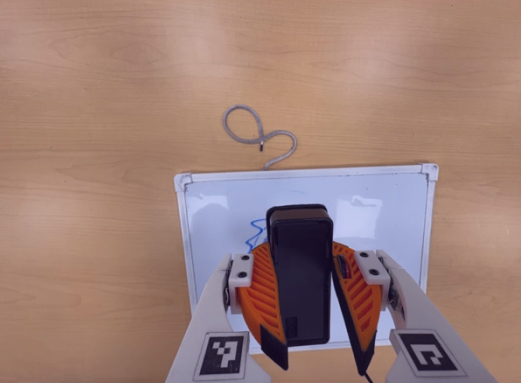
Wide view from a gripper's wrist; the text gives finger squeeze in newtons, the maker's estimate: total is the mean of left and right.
{"total": 11.1, "left": 10.4, "right": 11.8}